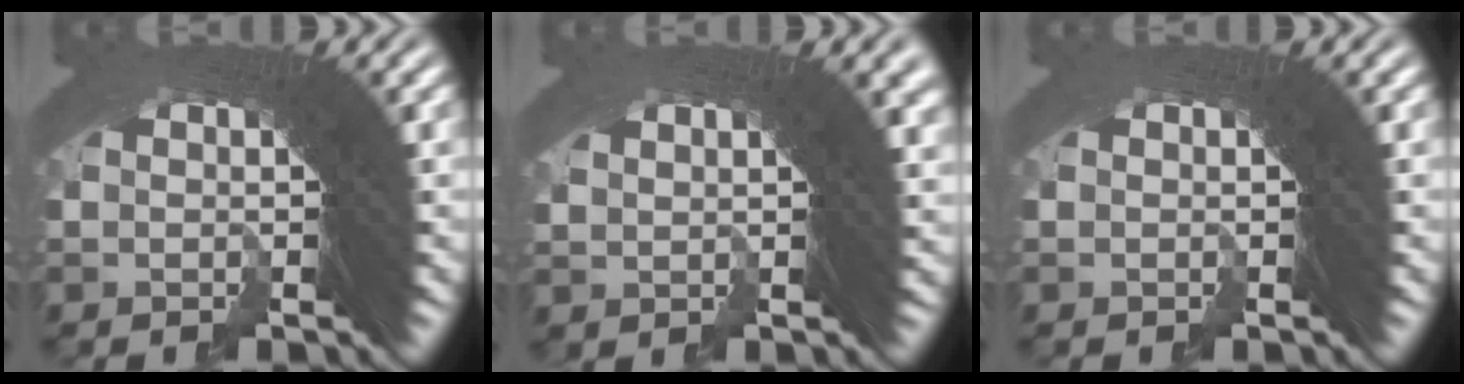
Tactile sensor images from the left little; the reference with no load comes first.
{"total": 3.3, "force": [2.1, -0.4, 2.5], "torque": [-0.003, 0.021, 0.032]}
{"total": 0.0}